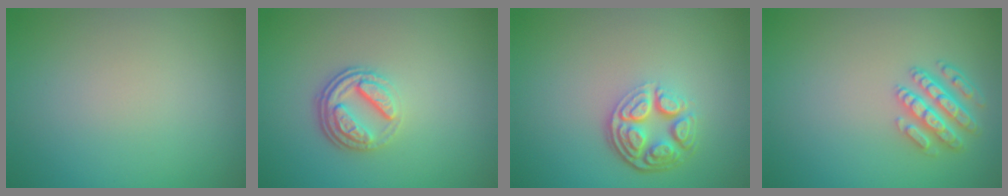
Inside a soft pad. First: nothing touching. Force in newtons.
{"total": 3.7, "press": 2.6, "slide": 2.6}
{"total": 4.6, "press": 3.5, "slide": 3.1}
{"total": 3.8, "press": 3.4, "slide": 1.6}